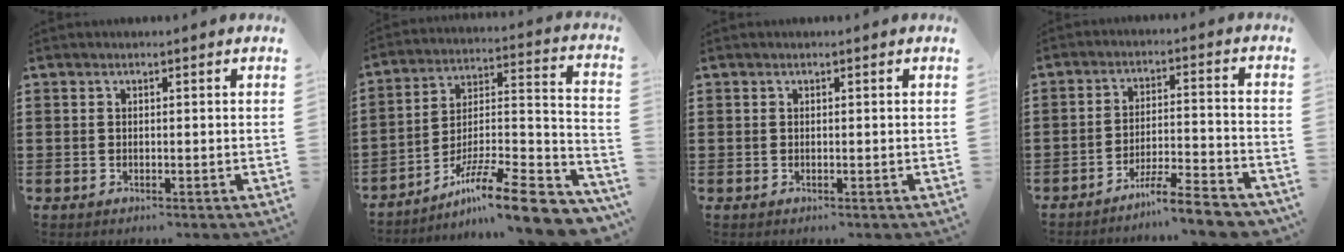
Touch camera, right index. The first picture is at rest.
{"total": 12.4, "force": [-9.1, 1.2, 8.4], "torque": [-0.129, 0.014, -0.167]}
{"total": 0.0}
{"total": 7.2, "force": [-6.5, 0.2, 3.1], "torque": [-0.052, 0.000, -0.122]}